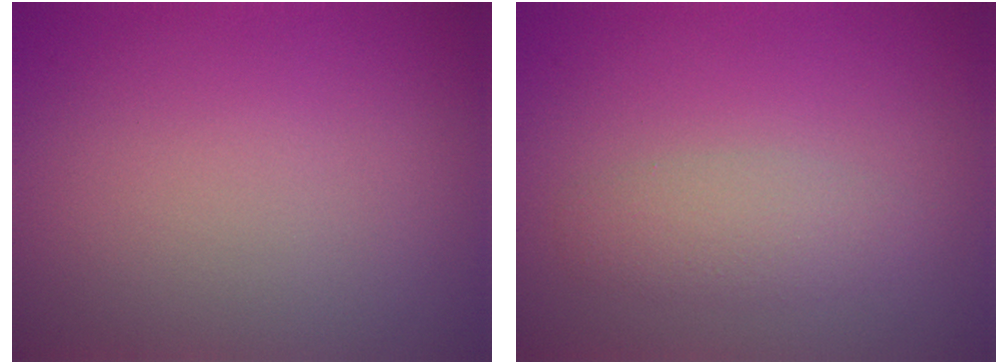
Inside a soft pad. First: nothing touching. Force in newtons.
{"total": 2.3, "press": 2.3, "slide": 0.1}